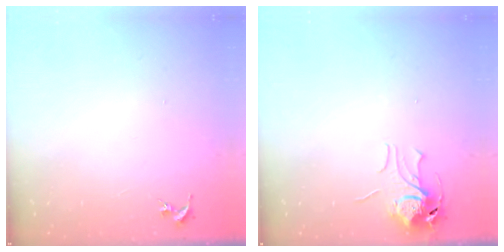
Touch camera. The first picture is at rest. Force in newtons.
{"total": 8.0, "press": 8.0, "slide": 0.5}